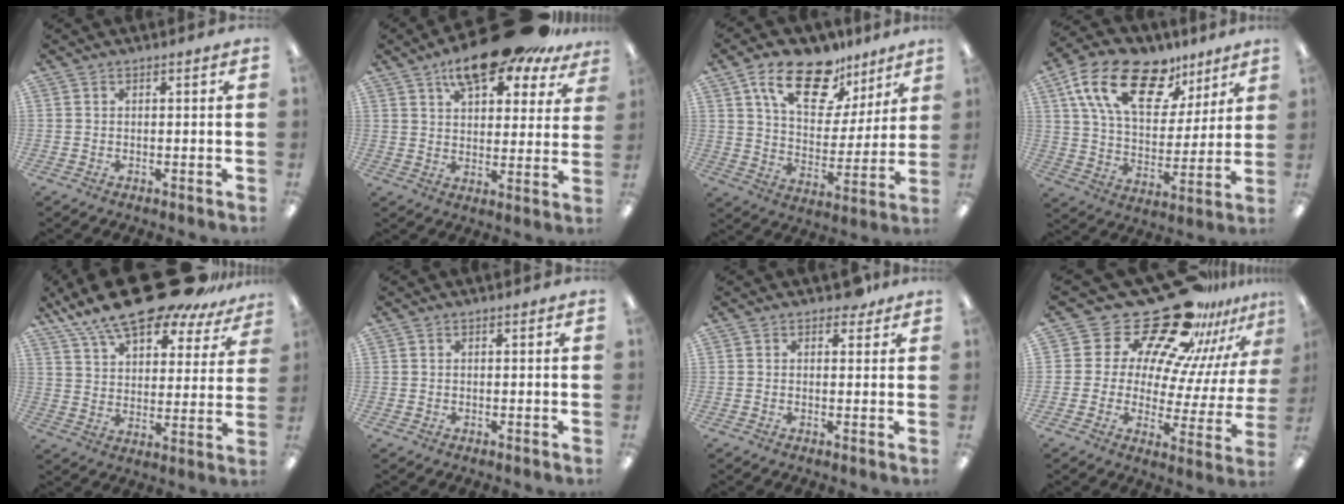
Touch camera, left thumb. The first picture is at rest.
{"total": 14.4, "force": [10.9, 5.0, 7.9], "torque": [-0.129, -0.057, 0.188]}
{"total": 17.9, "force": [11.7, 8.9, 10.2], "torque": [-0.171, -0.055, 0.202]}
{"total": 20.5, "force": [11.8, 10.8, 12.8], "torque": [-0.228, -0.046, 0.209]}
{"total": 19.5, "force": [15.6, 5.8, 10.2], "torque": [-0.177, -0.101, 0.269]}
{"total": 0.0}
{"total": 3.1, "force": [2.1, 2.0, 1.3], "torque": [-0.005, -0.003, 0.035]}
{"total": 25.2, "force": [20.1, 11.2, 10.3], "torque": [-0.169, -0.151, 0.354]}